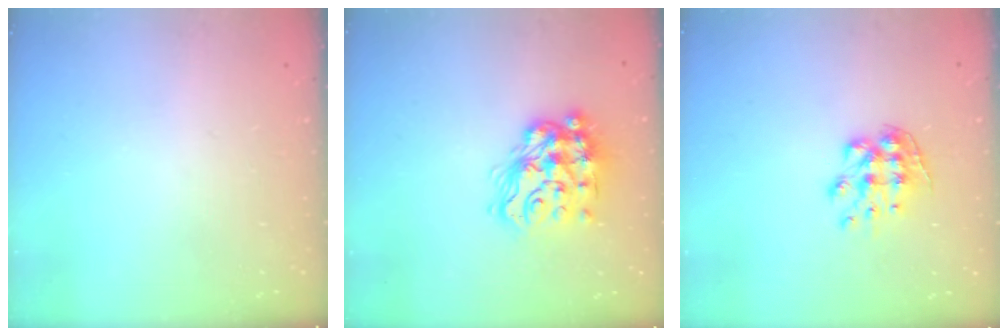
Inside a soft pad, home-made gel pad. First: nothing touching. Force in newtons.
{"total": 16.4, "press": 16.3, "slide": 1.7}
{"total": 8.4, "press": 8.3, "slide": 0.4}